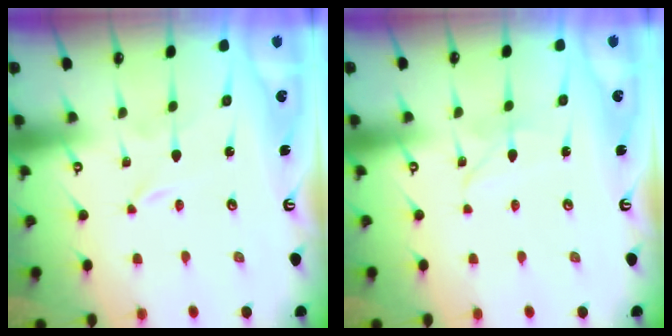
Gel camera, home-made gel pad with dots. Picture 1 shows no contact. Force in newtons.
{"total": 2.8, "press": 2.8, "slide": 0.3}